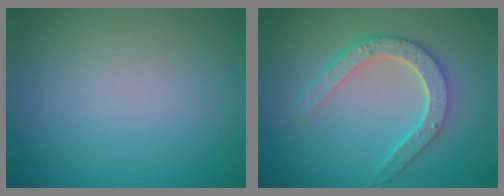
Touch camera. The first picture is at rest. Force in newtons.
{"total": 4.7, "press": 3.7, "slide": 2.8}